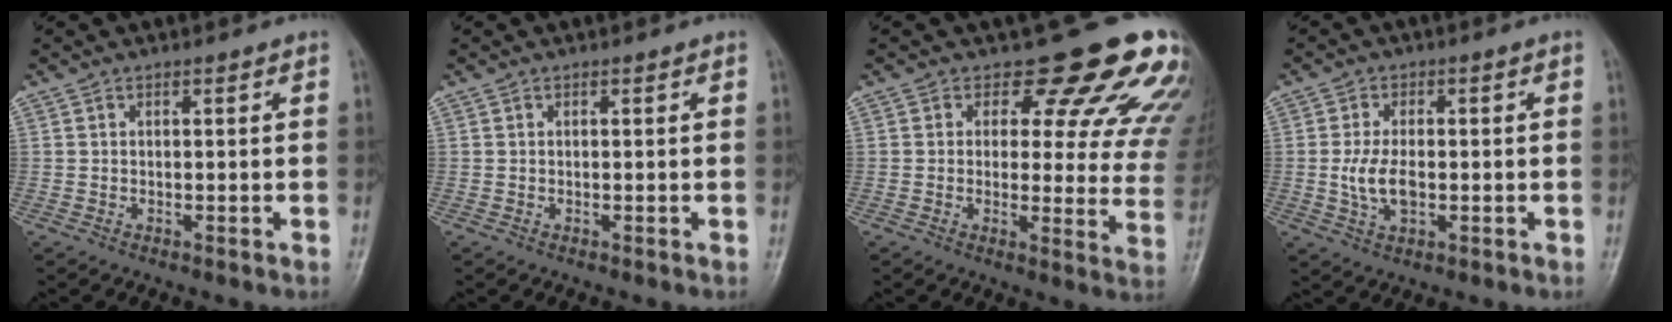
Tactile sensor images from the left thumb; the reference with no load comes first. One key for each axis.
{"total": 0.0}
{"total": 16.0, "fx": 12.7, "fy": 6.7, "fz": 7.2, "tx": -0.027, "ty": -0.078, "tz": 0.124}
{"total": 6.0, "fx": -0.7, "fy": 3.5, "fz": 4.8, "tx": -0.093, "ty": 0.001, "tz": -0.012}